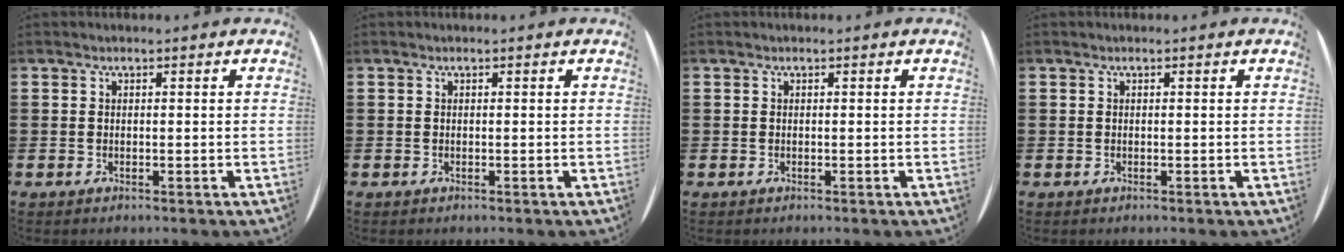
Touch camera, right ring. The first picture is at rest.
{"total": 0.0}
{"total": 0.0}
{"total": 0.0}